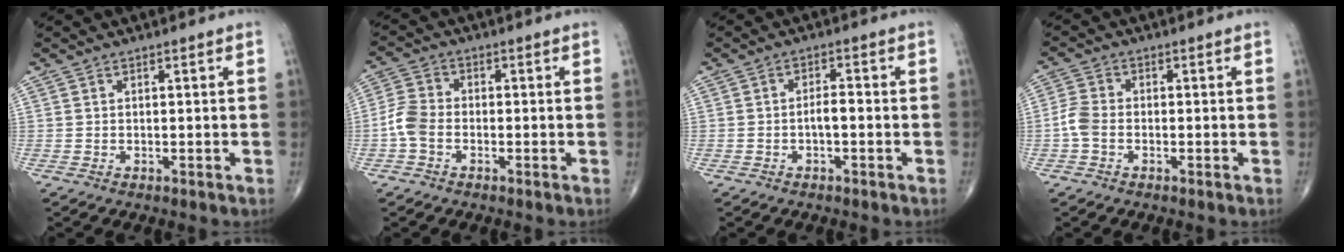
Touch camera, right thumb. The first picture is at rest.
{"total": 4.9, "force": [-1.6, 3.3, 3.3], "torque": [-0.072, 0.012, -0.042]}
{"total": 2.4, "force": [-0.7, 0.9, 2.1], "torque": [-0.031, 0.012, -0.013]}
{"total": 3.7, "force": [-1.1, 2.4, 2.6], "torque": [-0.061, 0.009, -0.031]}